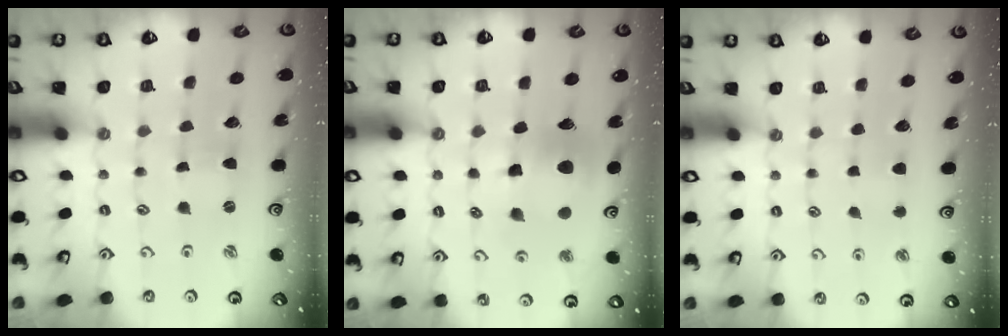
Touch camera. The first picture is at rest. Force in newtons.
{"total": 12.8, "press": 12.7, "slide": 1.5}
{"total": 2.7, "press": 2.6, "slide": 0.5}